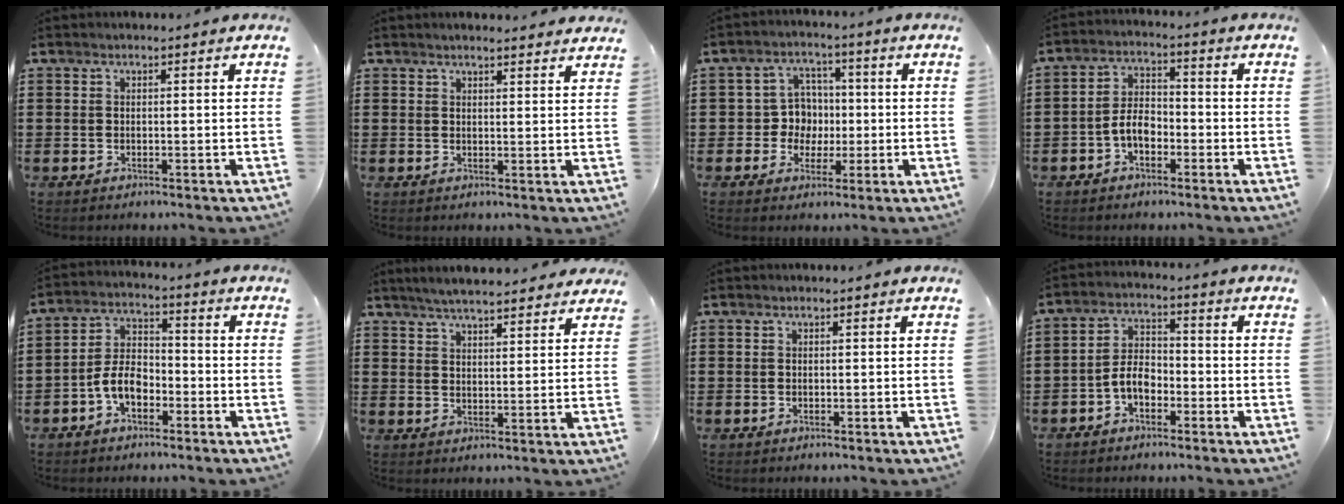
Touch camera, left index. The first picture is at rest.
{"total": 1.9, "force": [1.9, 0.0, 0.3], "torque": [-0.009, 0.001, 0.036]}
{"total": 6.1, "force": [0.0, 5.8, 2.0], "torque": [-0.059, 0.019, 0.001]}
{"total": 4.5, "force": [-2.1, 2.6, 3.1], "torque": [-0.068, 0.007, -0.045]}
{"total": 5.7, "force": [-2.9, 3.3, 3.7], "torque": [-0.092, 0.006, -0.062]}
{"total": 4.8, "force": [4.5, 0.3, 1.4], "torque": [-0.040, -0.012, 0.082]}
{"total": 0.0}
{"total": 4.7, "force": [-2.4, 2.7, 3.0], "torque": [-0.067, 0.010, -0.051]}